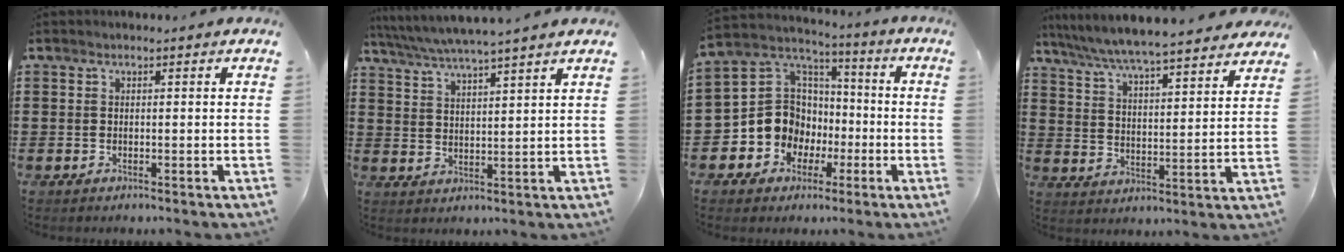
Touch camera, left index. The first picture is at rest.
{"total": 4.6, "force": [4.2, -0.7, 1.7], "torque": [-0.047, -0.025, 0.072]}
{"total": 10.5, "force": [-2.3, 9.7, 3.2], "torque": [-0.122, -0.001, -0.043]}
{"total": 5.9, "force": [5.7, -0.3, 1.8], "torque": [-0.061, -0.040, 0.094]}